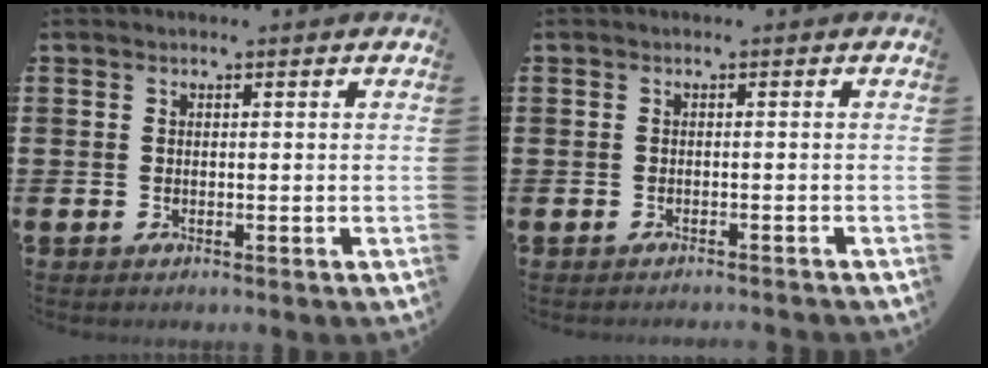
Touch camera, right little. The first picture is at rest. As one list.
[{"total": 0.0}]